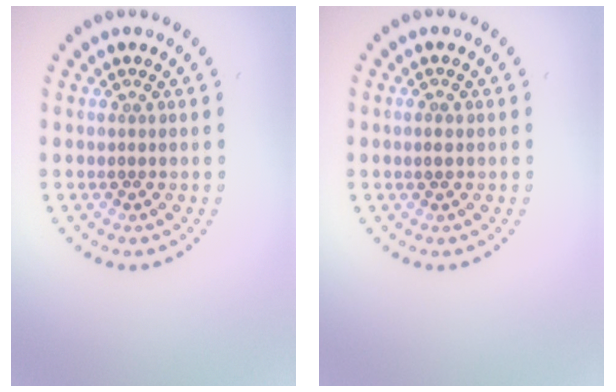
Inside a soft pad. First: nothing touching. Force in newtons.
{"total": 0.8, "press": 0.8, "slide": 0.1}